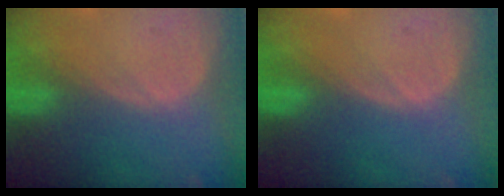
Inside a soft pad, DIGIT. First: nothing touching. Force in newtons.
{"total": 0.0}